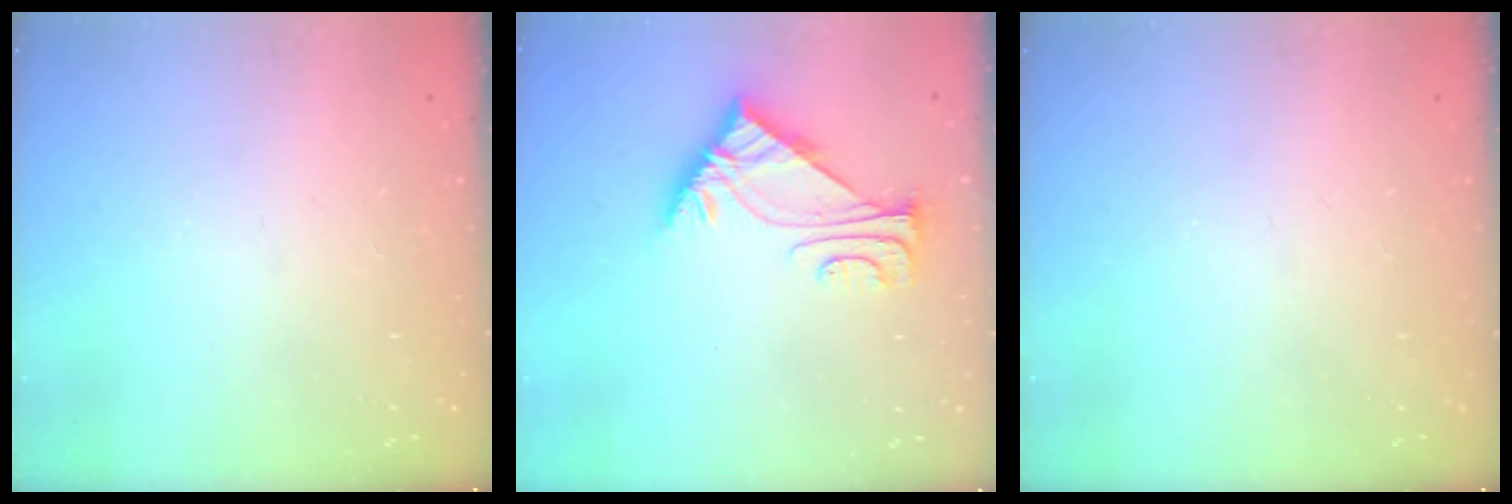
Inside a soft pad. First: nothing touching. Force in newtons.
{"total": 5.7, "press": 5.7, "slide": 0.6}
{"total": 0.0}